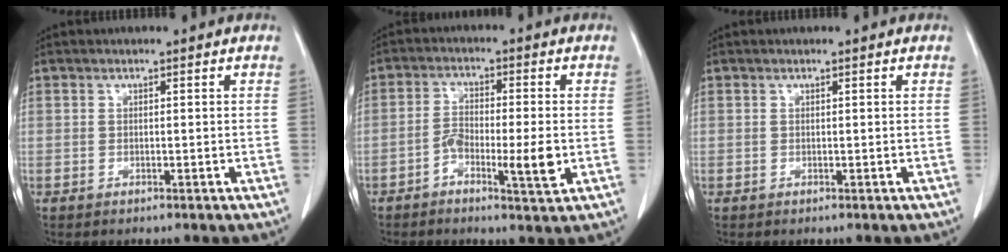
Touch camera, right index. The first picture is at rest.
{"total": 6.5, "force": [-2.2, 1.2, 6.0], "torque": [-0.108, 0.004, -0.036]}
{"total": 0.0}